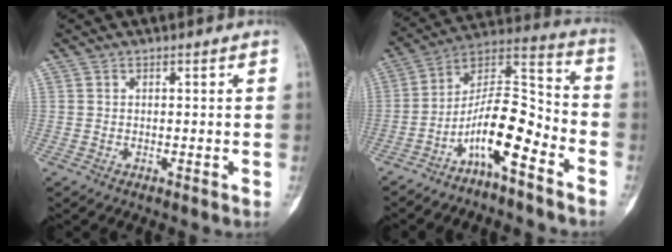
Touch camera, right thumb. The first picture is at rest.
{"total": 13.0, "force": [-7.0, 4.2, 10.1], "torque": [-0.180, 0.096, -0.126]}